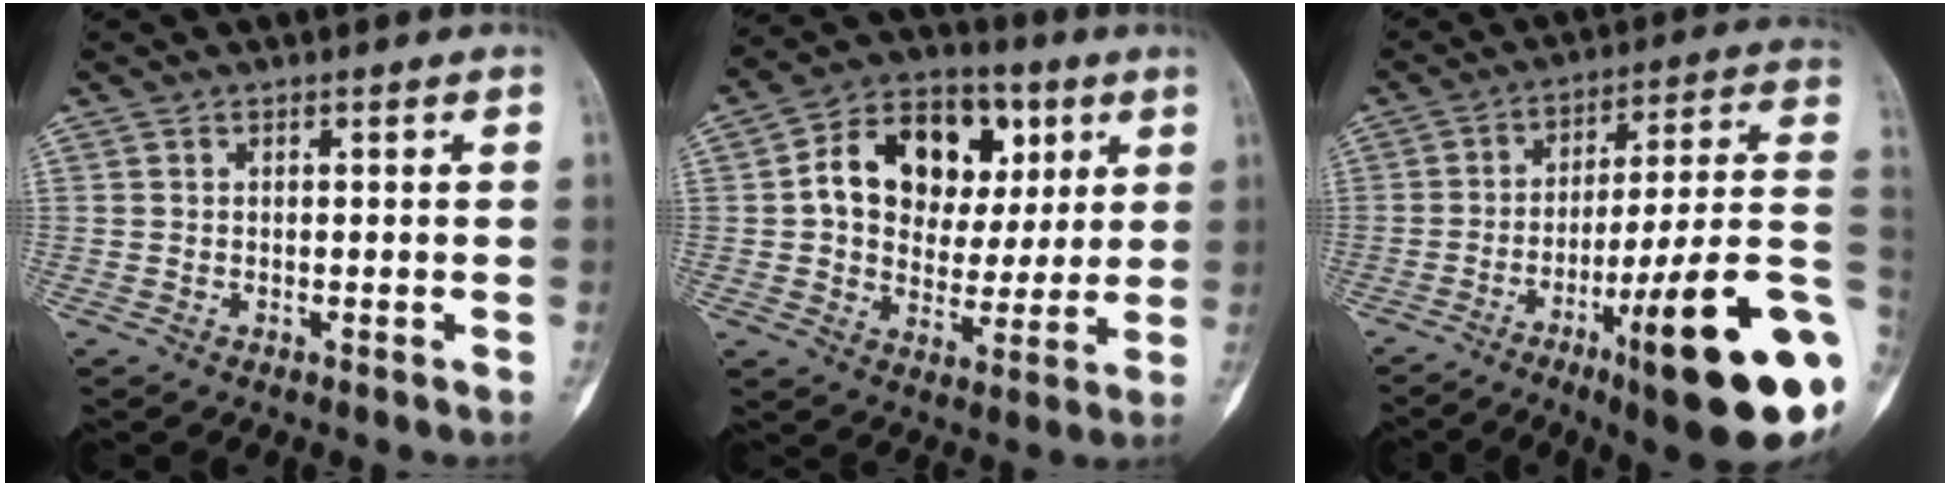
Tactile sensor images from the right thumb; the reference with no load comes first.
{"total": 17.6, "force": [4.4, 13.1, 10.9], "torque": [-0.138, 0.011, 0.070]}
{"total": 24.7, "force": [-8.4, 3.5, 22.9], "torque": [-0.275, 0.027, -0.120]}